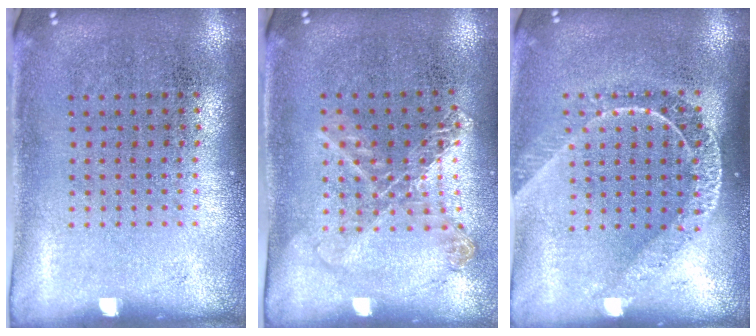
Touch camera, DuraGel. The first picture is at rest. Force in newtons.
{"total": 1.2, "press": 1.1, "slide": 0.2}
{"total": 1.6, "press": 1.5, "slide": 0.7}